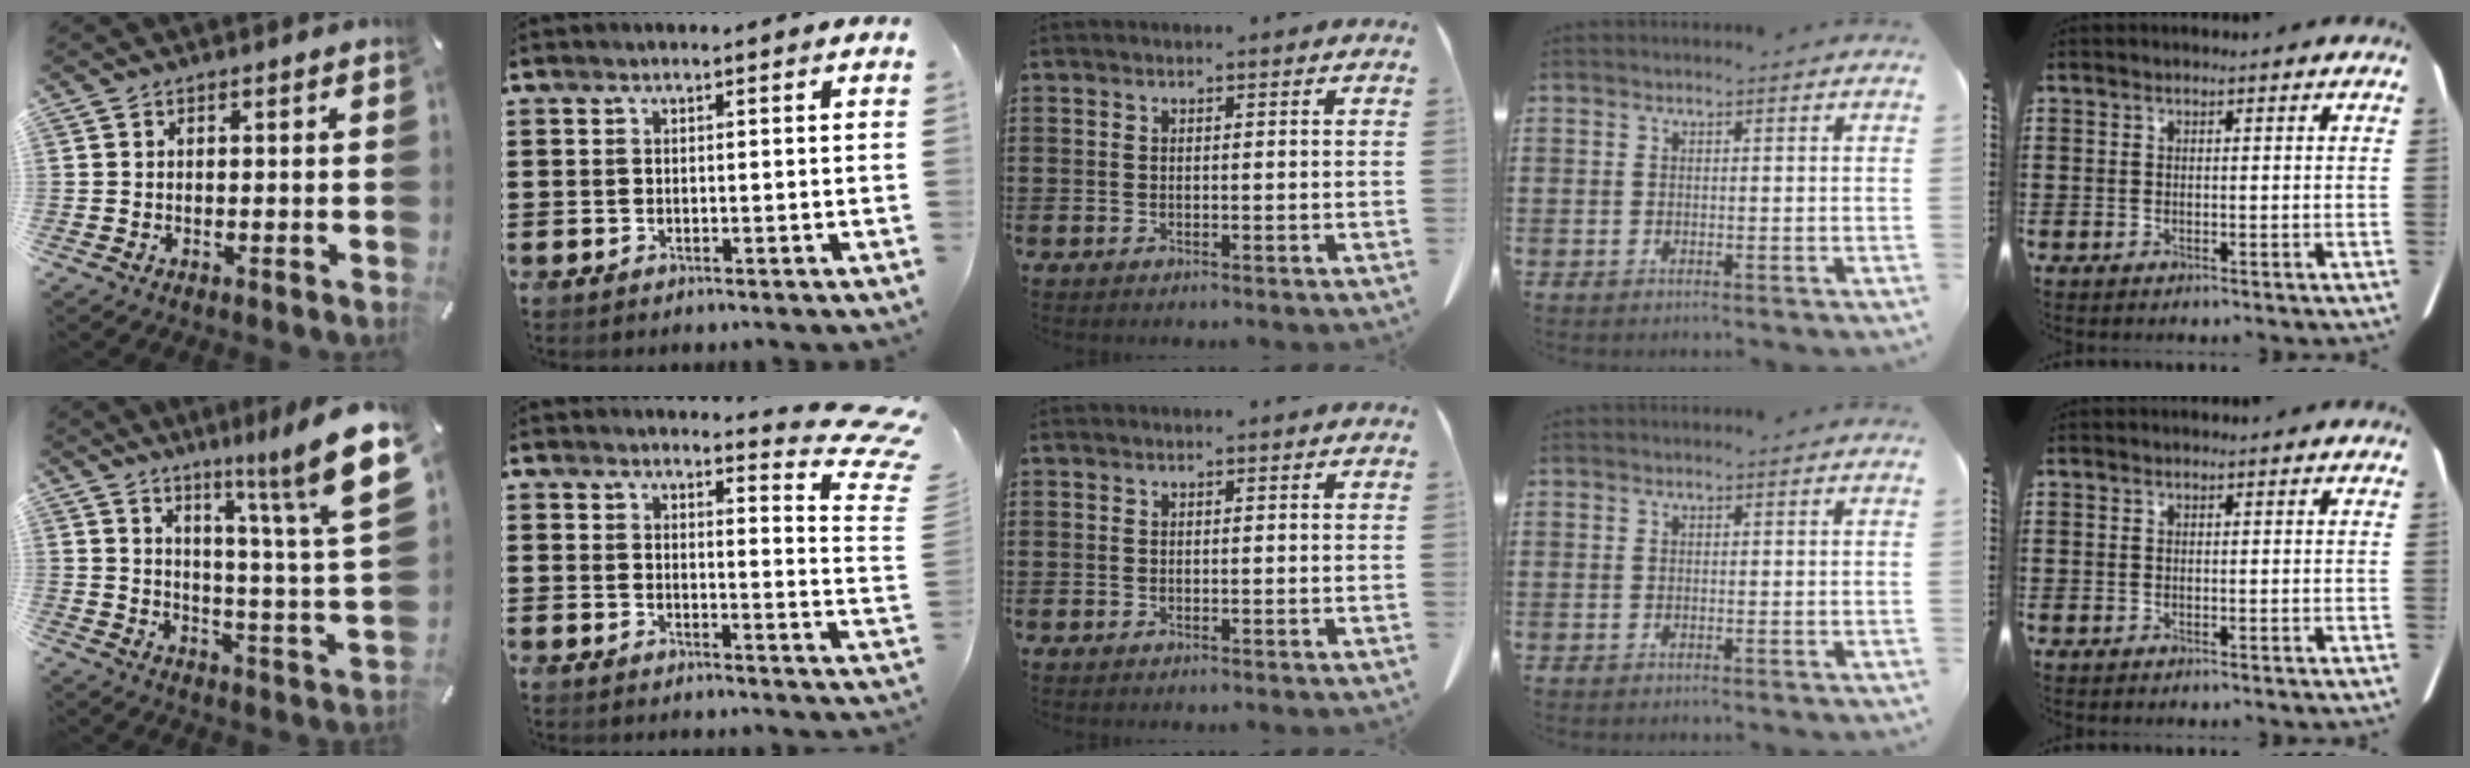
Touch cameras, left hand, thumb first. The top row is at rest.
{"thumb": {"total": 15.1, "force": [10.2, 1.3, 11.0], "torque": [-0.166, -0.086, 0.156]}, "index": {"total": 6.7, "force": [5.7, 1.0, 3.3], "torque": [-0.047, -0.039, 0.096]}}